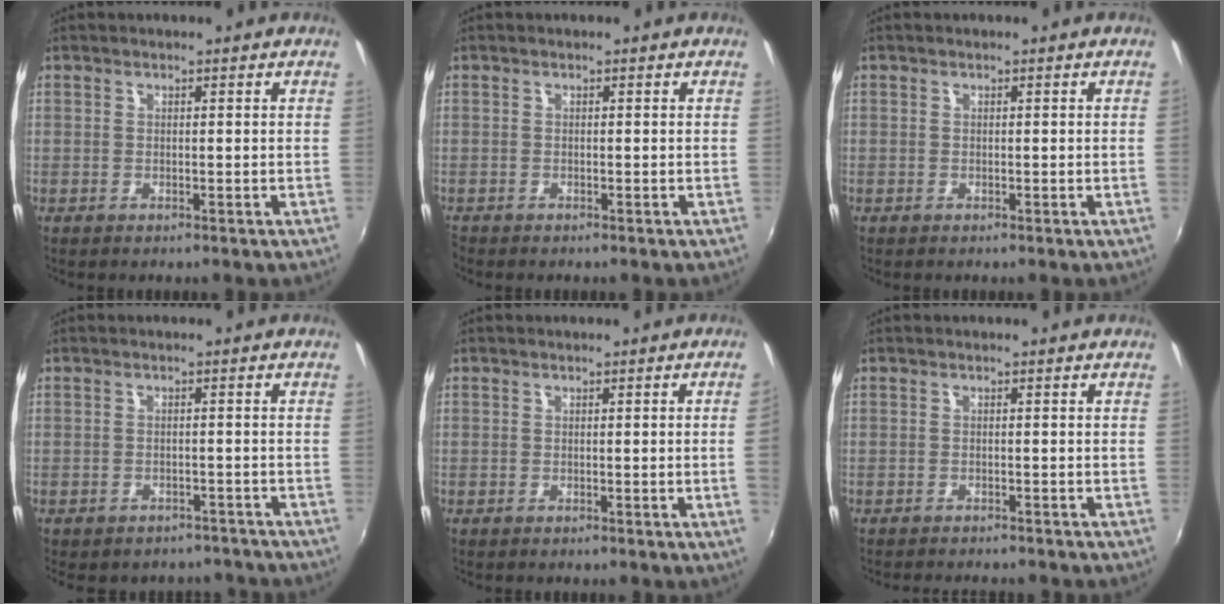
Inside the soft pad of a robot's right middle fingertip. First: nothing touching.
{"total": 0.6, "force": [-0.5, 0.2, 0.0], "torque": [0.000, -0.003, -0.014]}
{"total": 0.0}
{"total": 7.5, "force": [-6.4, 3.3, 1.9], "torque": [-0.044, -0.007, -0.077]}
{"total": 1.7, "force": [-0.1, -1.0, 1.4], "torque": [-0.015, -0.013, 0.000]}
{"total": 3.7, "force": [-3.4, 0.6, 1.1], "torque": [-0.031, -0.016, -0.054]}